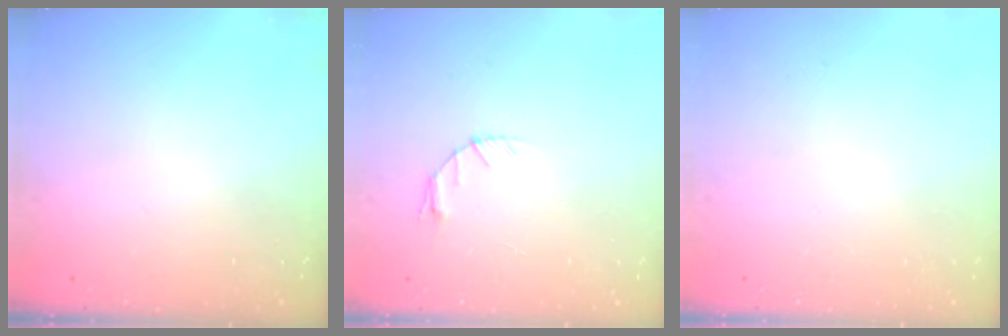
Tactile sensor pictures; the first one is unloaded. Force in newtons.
{"total": 3.7, "press": 3.7, "slide": 0.5}
{"total": 0.0}